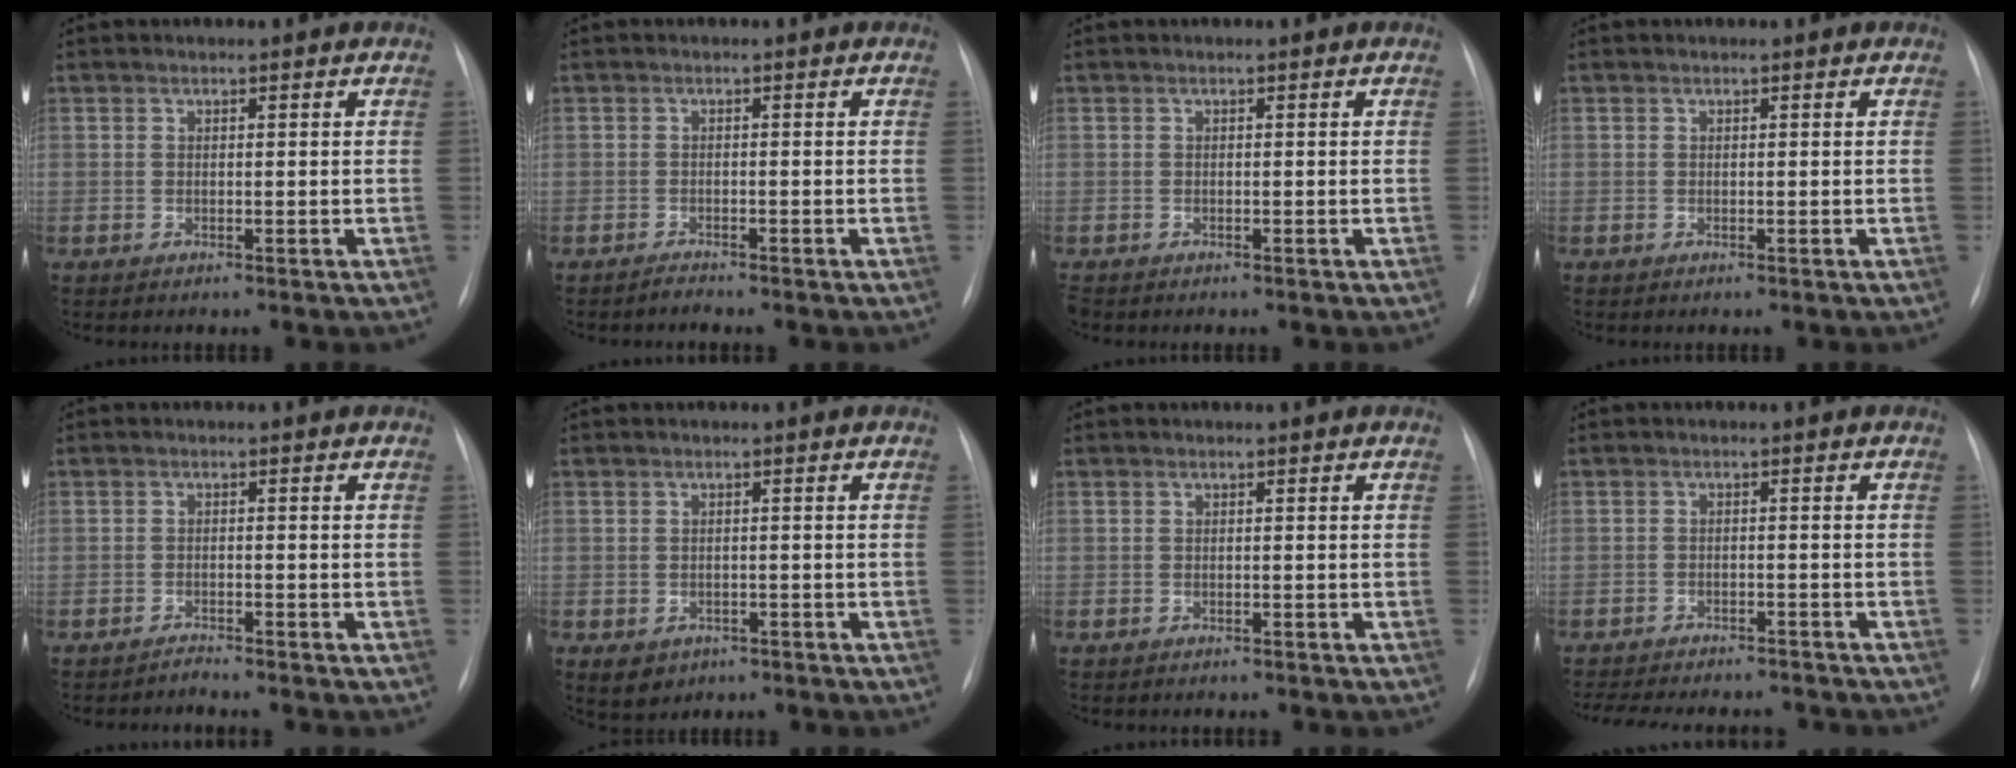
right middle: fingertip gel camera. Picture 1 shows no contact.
{"total": 0.9, "force": [-0.9, 0.0, 0.0], "torque": [0.000, -0.003, -0.013]}
{"total": 1.2, "force": [-0.9, 0.6, 0.4], "torque": [-0.006, -0.001, -0.012]}
{"total": 0.0}
{"total": 1.2, "force": [-1.1, -0.2, -0.3], "torque": [0.007, -0.006, -0.016]}
{"total": 3.5, "force": [-1.8, 2.9, 1.1], "torque": [-0.011, 0.001, -0.014]}
{"total": 0.9, "force": [-0.8, 0.3, 0.3], "torque": [-0.010, -0.001, -0.010]}
{"total": 14.1, "force": [-12.8, 3.5, 4.9], "torque": [-0.106, -0.005, -0.167]}